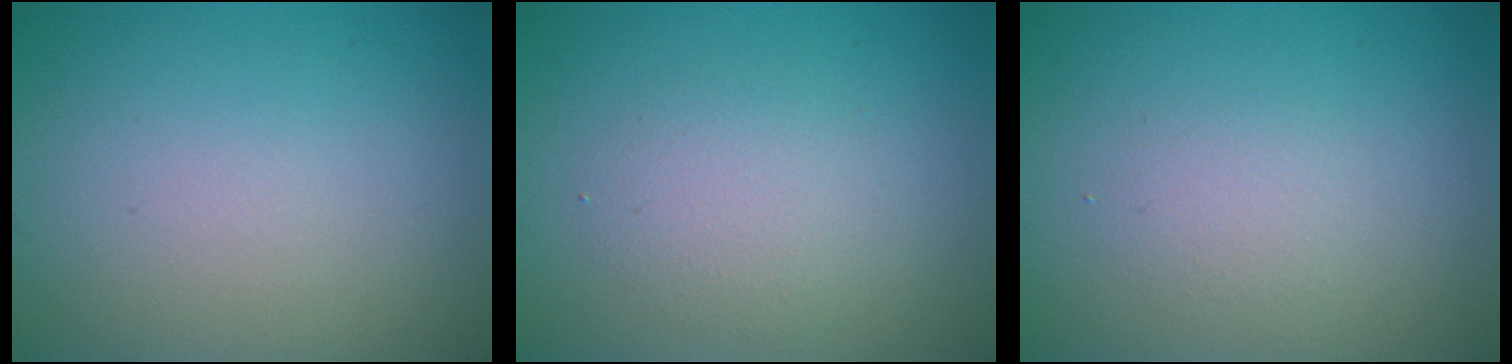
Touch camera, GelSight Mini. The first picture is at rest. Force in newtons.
{"total": 2.4, "press": 2.4, "slide": 0.2}
{"total": 1.3, "press": 1.3, "slide": 0.0}